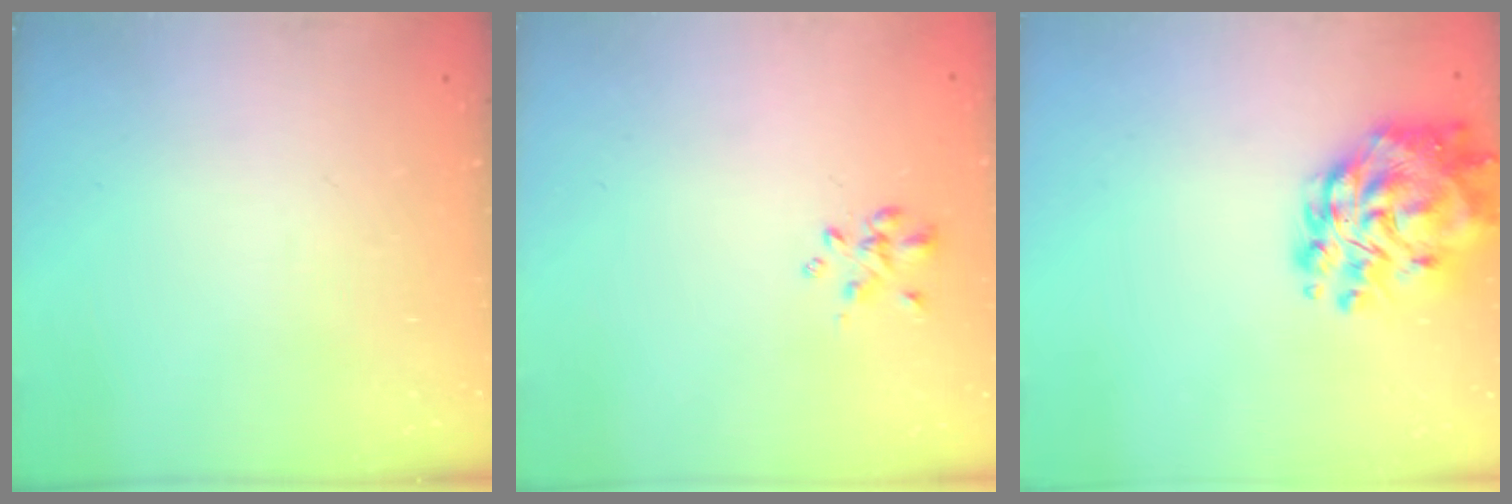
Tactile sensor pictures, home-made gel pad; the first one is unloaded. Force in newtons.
{"total": 1.0, "press": 0.9, "slide": 0.4}
{"total": 15.7, "press": 15.2, "slide": 4.0}